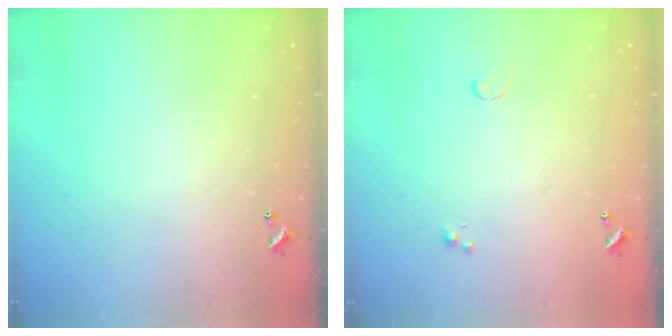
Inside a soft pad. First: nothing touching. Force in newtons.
{"total": 0.5, "press": 0.4, "slide": 0.3}